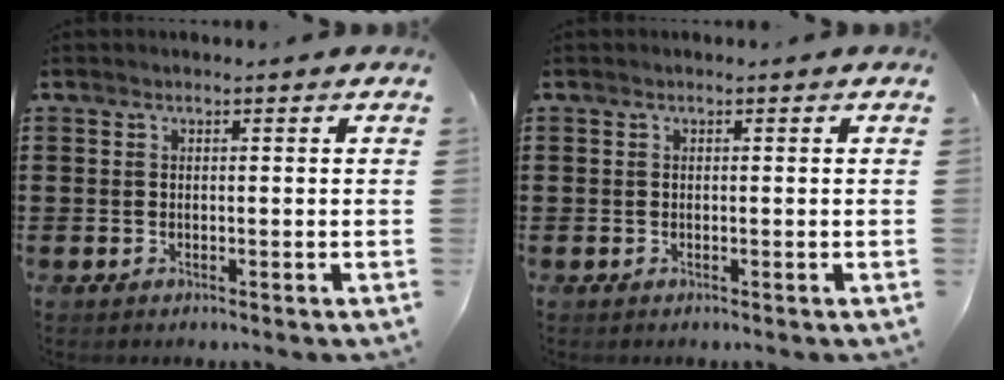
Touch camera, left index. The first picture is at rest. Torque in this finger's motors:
{"motor_torque": [0.00, 0.00, 0.00, 0.00]}